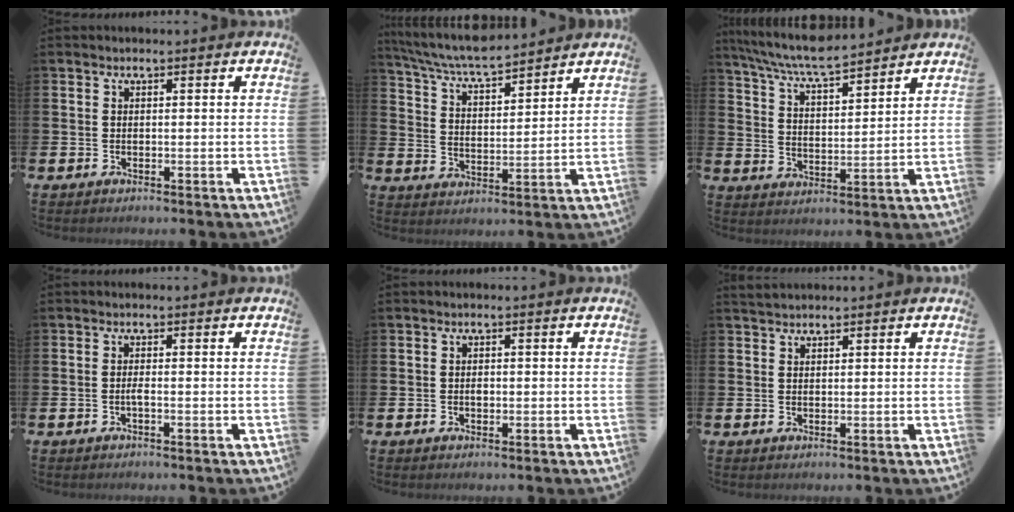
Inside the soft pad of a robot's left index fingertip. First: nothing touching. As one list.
[{"total": 6.7, "force": [6.4, 0.6, 1.9], "torque": [-0.067, -0.036, 0.113]}, {"total": 7.4, "force": [7.0, 0.5, 2.3], "torque": [-0.076, -0.036, 0.125]}, {"total": 0.7, "force": [-0.4, 0.0, 0.6], "torque": [-0.020, 0.001, -0.006]}, {"total": 0.8, "force": [-0.1, 0.5, 0.6], "torque": [-0.011, 0.003, -0.002]}, {"total": 1.5, "force": [1.4, 0.4, 0.3], "torque": [-0.007, 0.005, 0.027]}]